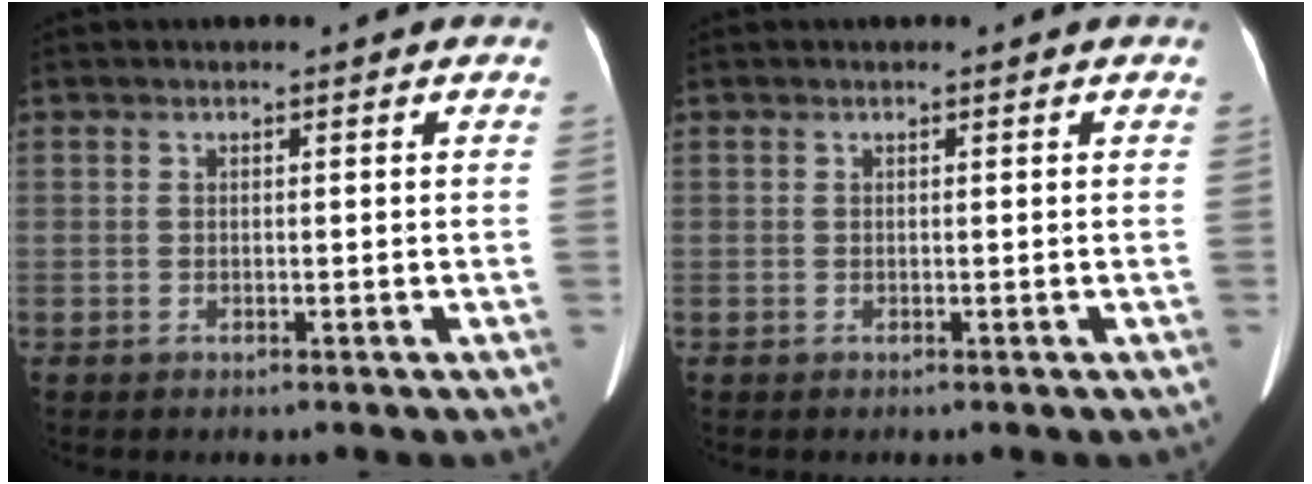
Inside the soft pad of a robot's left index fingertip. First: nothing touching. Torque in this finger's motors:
{"motor_torque": [0.00, 0.00, 0.02, 0.01]}